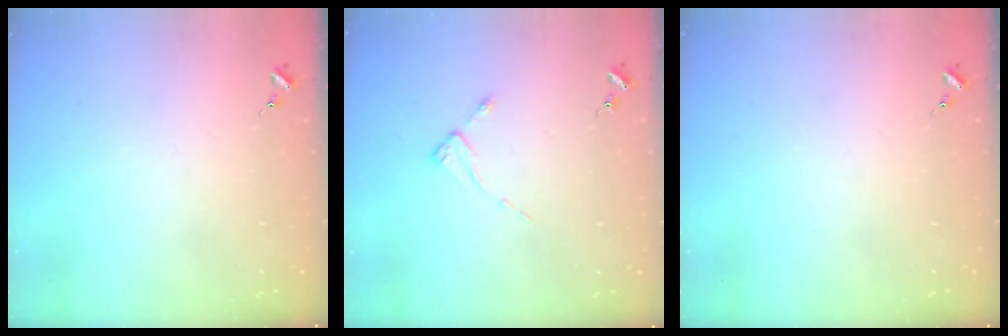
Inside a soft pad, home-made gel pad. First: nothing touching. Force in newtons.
{"total": 2.3, "press": 2.3, "slide": 0.4}
{"total": 0.0}